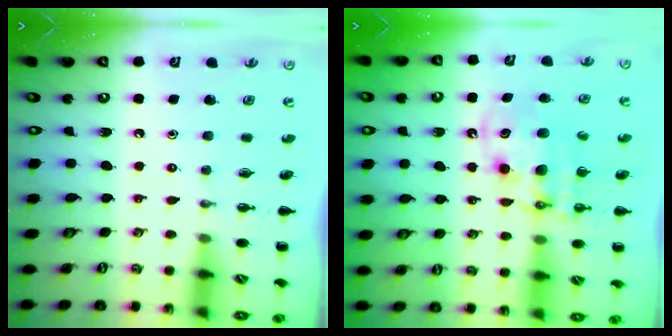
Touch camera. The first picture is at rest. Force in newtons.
{"total": 10.9, "press": 10.5, "slide": 2.7}